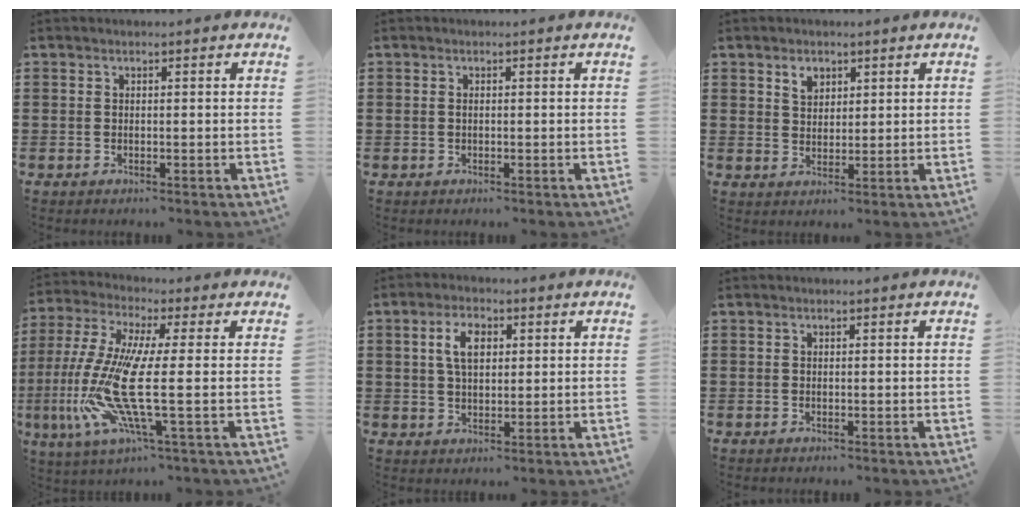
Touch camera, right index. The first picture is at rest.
{"total": 0.5, "force": [0.0, 0.3, 0.4], "torque": [-0.011, -0.001, 0.000]}
{"total": 2.9, "force": [1.8, 2.0, 1.2], "torque": [-0.024, 0.003, 0.031]}
{"total": 13.9, "force": [-2.3, 1.9, 13.6], "torque": [-0.315, -0.034, -0.057]}
{"total": 5.1, "force": [1.4, 2.9, 3.9], "torque": [-0.079, 0.011, 0.021]}
{"total": 0.0}